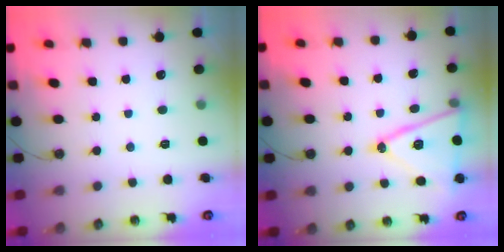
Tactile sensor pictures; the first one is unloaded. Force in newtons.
{"total": 15.6, "press": 15.1, "slide": 3.8}